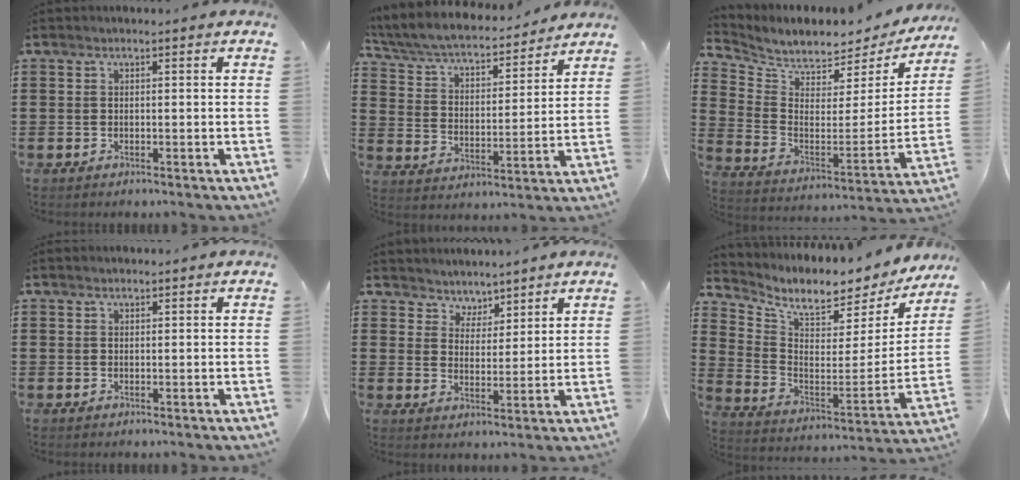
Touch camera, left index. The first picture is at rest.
{"total": 5.1, "force": [4.6, 0.8, 2.1], "torque": [-0.062, -0.035, 0.073]}
{"total": 5.1, "force": [4.9, 1.1, 0.5], "torque": [-0.045, -0.052, 0.081]}
{"total": 0.5, "force": [0.5, 0.2, 0.0], "torque": [-0.002, 0.002, 0.010]}
{"total": 4.1, "force": [3.7, 1.6, -0.7], "torque": [-0.008, -0.011, 0.067]}
{"total": 5.9, "force": [5.0, 1.7, 2.5], "torque": [-0.071, -0.054, 0.080]}